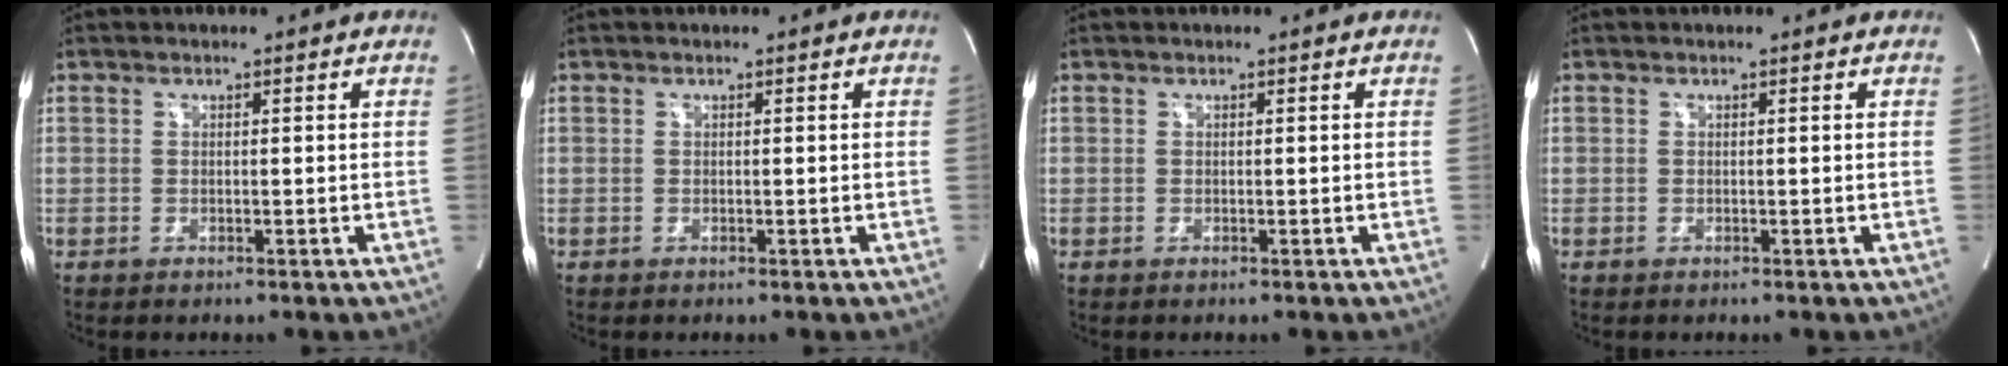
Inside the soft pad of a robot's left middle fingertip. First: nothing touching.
{"total": 0.0}
{"total": 0.0}
{"total": 0.0}